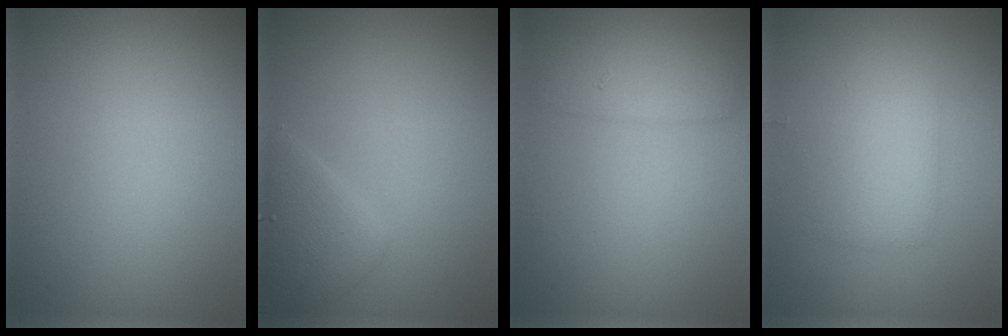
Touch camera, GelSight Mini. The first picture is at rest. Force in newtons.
{"total": 2.6, "press": 2.6, "slide": 0.2}
{"total": 2.7, "press": 2.7, "slide": 0.1}
{"total": 2.9, "press": 2.9, "slide": 0.2}